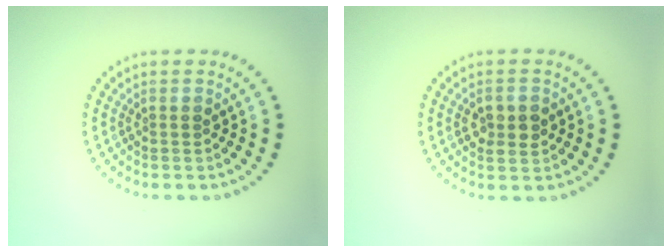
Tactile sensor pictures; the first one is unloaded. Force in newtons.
{"total": 2.3, "press": 2.3, "slide": 0.2}